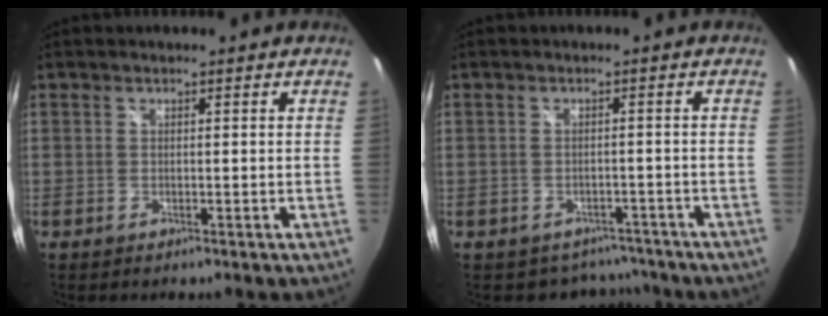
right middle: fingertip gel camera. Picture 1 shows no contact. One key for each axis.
{"total": 5.9, "fx": -4.6, "fy": 3.5, "fz": 0.8, "tx": -0.018, "ty": 0.009, "tz": -0.053}